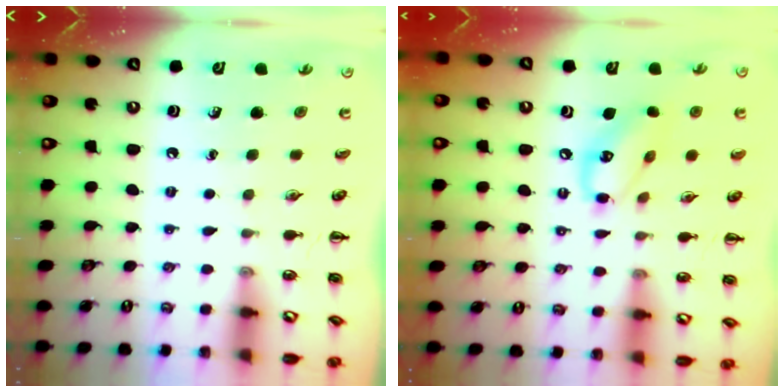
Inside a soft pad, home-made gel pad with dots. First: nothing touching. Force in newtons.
{"total": 11.6, "press": 11.4, "slide": 2.1}